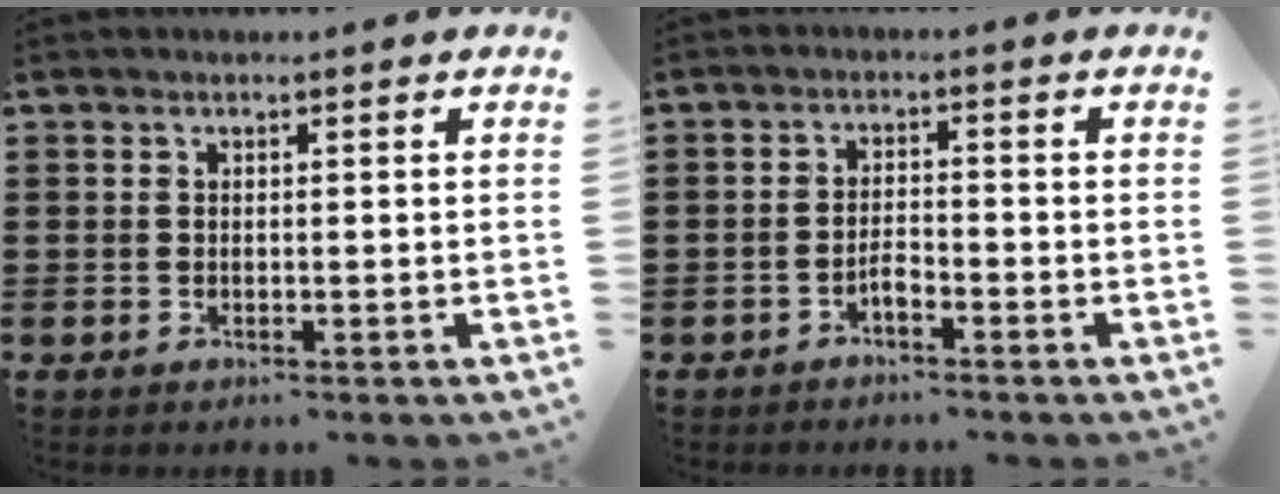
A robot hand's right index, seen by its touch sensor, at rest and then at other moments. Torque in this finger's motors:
{"motor_torque": [0.83, 1.31, 0.07, 0.02]}